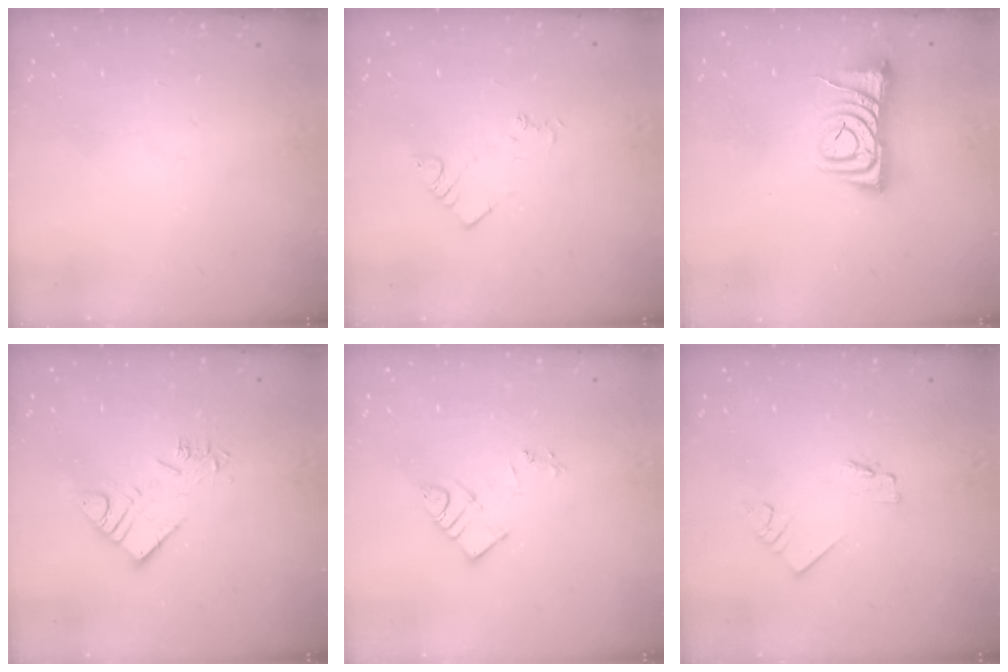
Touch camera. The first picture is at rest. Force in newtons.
{"total": 2.3, "press": 2.3, "slide": 0.3}
{"total": 6.8, "press": 6.7, "slide": 1.0}
{"total": 9.0, "press": 9.0, "slide": 0.4}
{"total": 6.0, "press": 6.0, "slide": 0.2}
{"total": 1.8, "press": 1.7, "slide": 0.2}